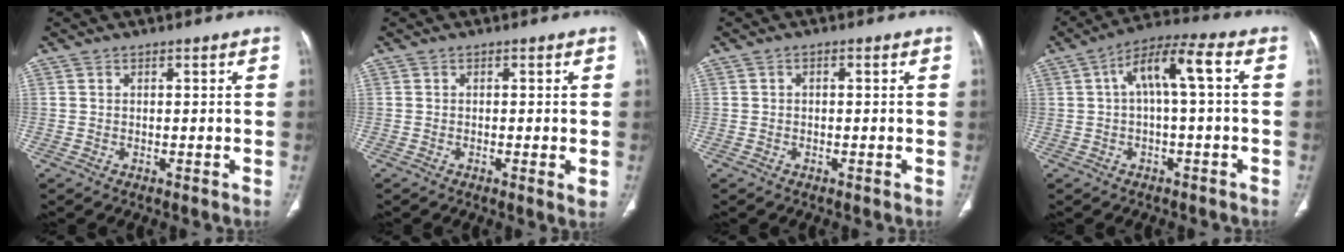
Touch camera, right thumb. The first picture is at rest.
{"total": 2.1, "force": [-0.4, 0.4, 2.0], "torque": [-0.035, -0.007, -0.008]}
{"total": 0.6, "force": [-0.1, 0.4, 0.4], "torque": [-0.004, 0.002, -0.005]}
{"total": 8.5, "force": [0.9, 2.4, 8.1], "torque": [-0.149, 0.042, 0.011]}